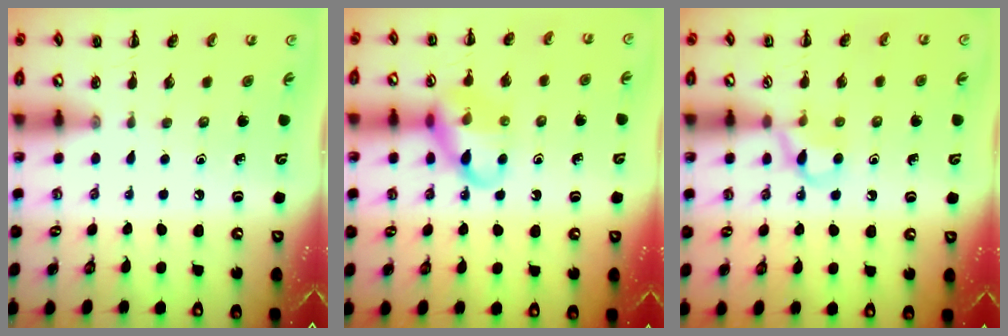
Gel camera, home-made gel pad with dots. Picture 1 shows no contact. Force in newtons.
{"total": 12.5, "press": 12.3, "slide": 2.1}
{"total": 5.3, "press": 5.1, "slide": 1.5}